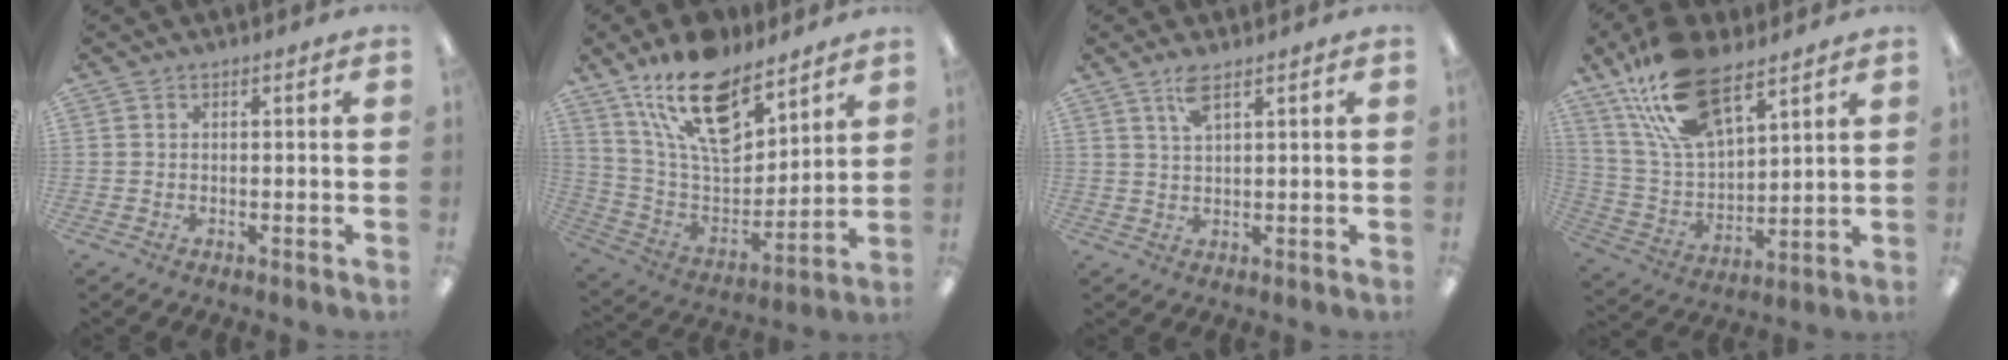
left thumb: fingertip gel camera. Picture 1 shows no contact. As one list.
[{"total": 19.7, "force": [13.5, 9.4, 11.0], "torque": [-0.195, -0.074, 0.239]}, {"total": 4.1, "force": [2.7, 1.0, 3.0], "torque": [-0.068, 0.003, 0.047]}, {"total": 20.1, "force": [13.1, 9.3, 12.2], "torque": [-0.260, -0.047, 0.233]}]